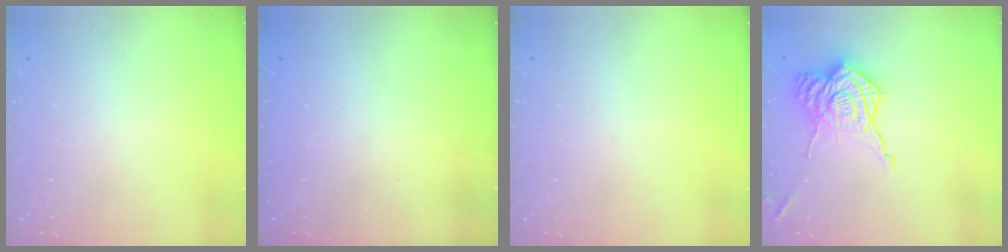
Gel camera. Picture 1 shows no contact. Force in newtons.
{"total": 2.3, "press": 2.1, "slide": 0.8}
{"total": 0.0}
{"total": 18.8, "press": 18.8, "slide": 1.1}